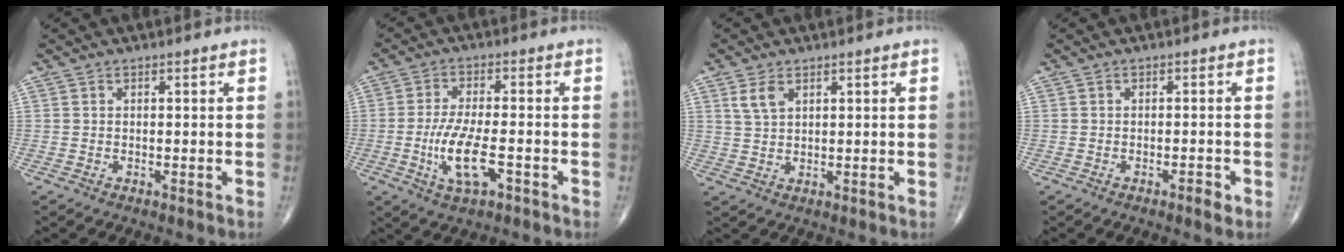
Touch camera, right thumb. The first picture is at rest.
{"total": 8.7, "force": [-2.7, 2.9, 7.8], "torque": [-0.162, 0.005, -0.047]}
{"total": 3.5, "force": [1.9, 1.9, 2.3], "torque": [-0.044, -0.003, 0.042]}
{"total": 1.8, "force": [-1.0, 0.5, 1.4], "torque": [-0.023, 0.001, -0.017]}